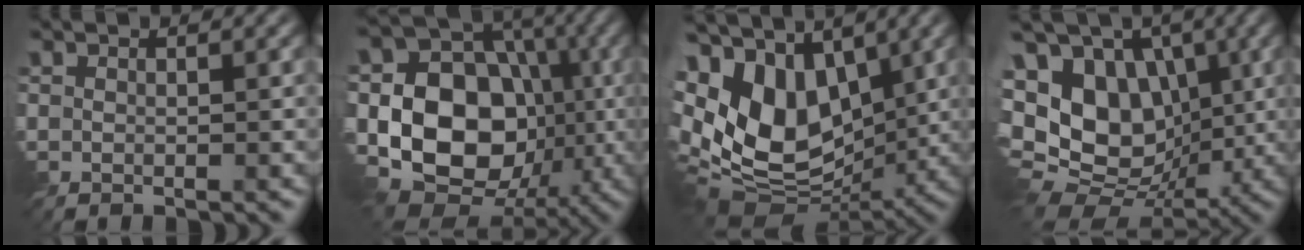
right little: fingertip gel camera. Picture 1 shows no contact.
{"total": 16.0, "force": [-2.9, 12.6, 9.5], "torque": [-0.159, -0.001, -0.066]}
{"total": 14.6, "force": [1.2, 9.9, 10.7], "torque": [-0.254, -0.009, 0.020]}
{"total": 15.5, "force": [0.7, 11.6, 10.3], "torque": [-0.209, 0.012, 0.004]}